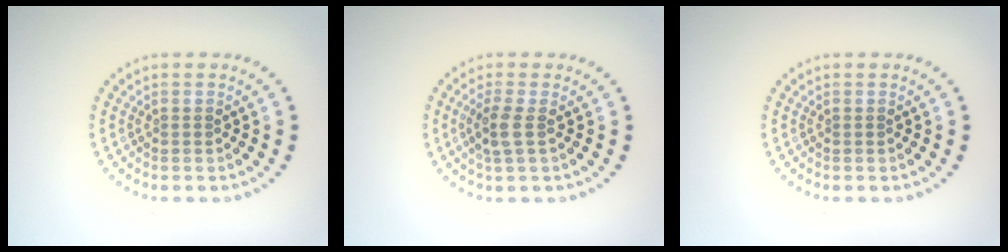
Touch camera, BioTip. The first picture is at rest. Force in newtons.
{"total": 2.1, "press": 1.9, "slide": 1.0}
{"total": 0.0}